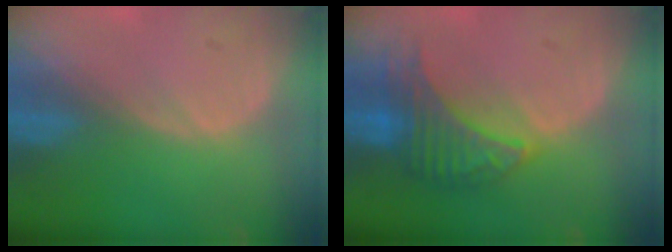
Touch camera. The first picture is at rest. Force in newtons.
{"total": 7.2, "press": 7.2, "slide": 0.2}